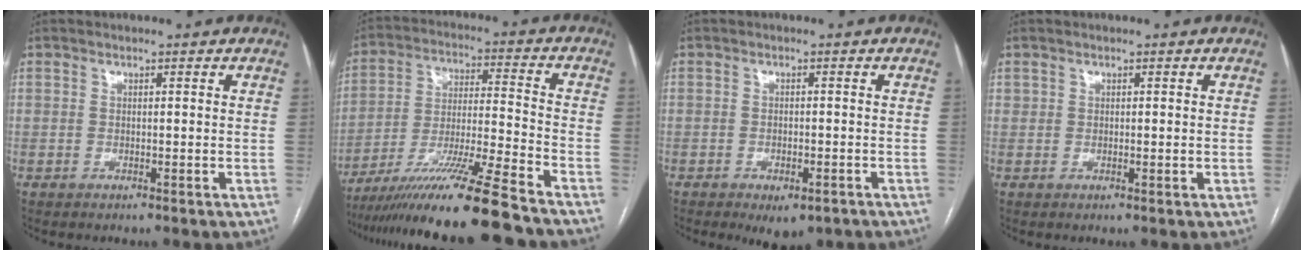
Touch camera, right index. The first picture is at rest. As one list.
[{"total": 17.6, "force": [-14.4, -1.7, 10.0], "torque": [-0.187, -0.026, -0.248]}, {"total": 4.6, "force": [-2.9, 2.1, 2.8], "torque": [-0.036, -0.003, -0.033]}, {"total": 0.8, "force": [0.2, 0.4, 0.6], "torque": [-0.015, 0.006, 0.011]}]